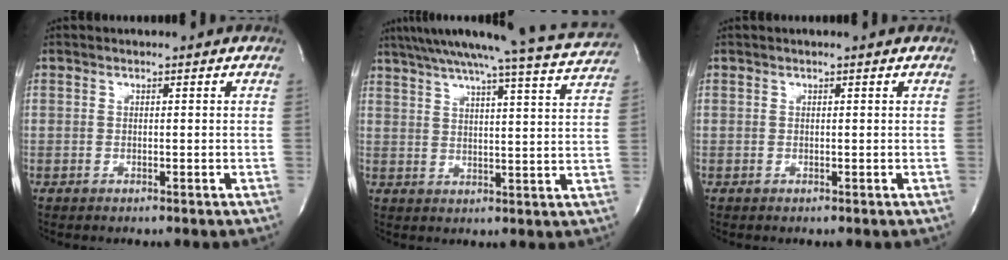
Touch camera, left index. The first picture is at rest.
{"total": 21.8, "force": [19.6, -0.2, 9.4], "torque": [-0.155, -0.028, 0.249]}
{"total": 0.0}